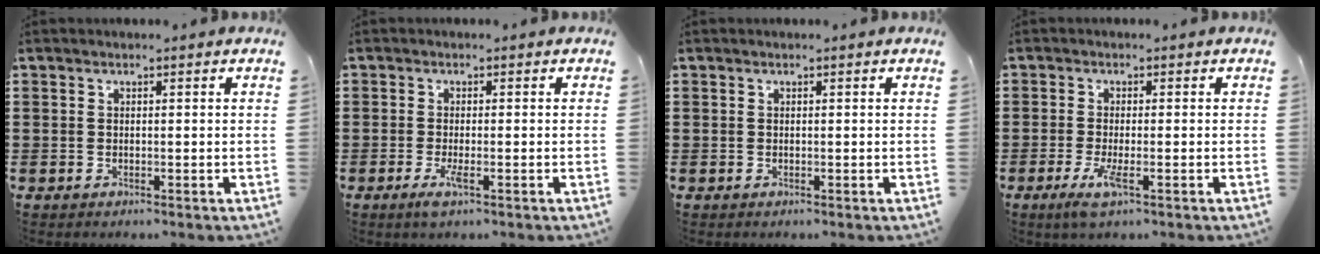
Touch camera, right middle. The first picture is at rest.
{"total": 2.3, "force": [-0.9, 0.3, 2.1], "torque": [-0.049, -0.010, -0.020]}
{"total": 0.0}
{"total": 3.5, "force": [-1.4, 0.6, 3.2], "torque": [-0.073, -0.015, -0.028]}